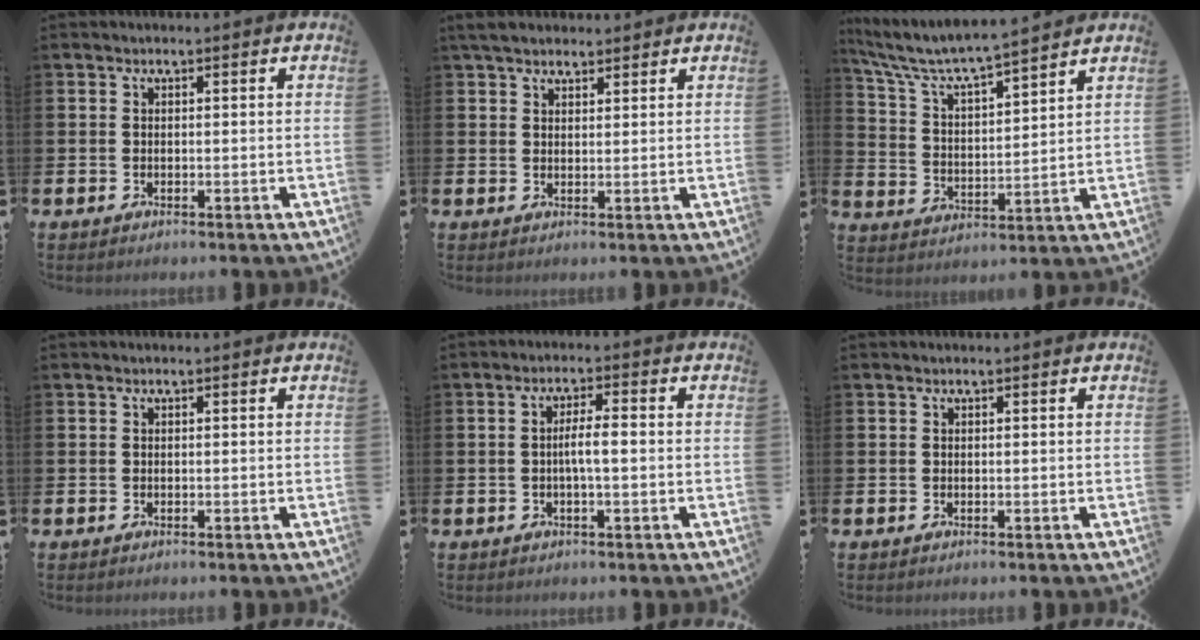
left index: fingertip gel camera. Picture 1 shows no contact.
{"total": 3.7, "force": [3.3, 1.3, 1.2], "torque": [-0.015, -0.012, 0.059]}
{"total": 6.6, "force": [6.2, 0.6, 2.3], "torque": [-0.071, -0.050, 0.102]}
{"total": 0.0}
{"total": 3.0, "force": [-0.4, 0.6, 2.9], "torque": [-0.056, 0.005, -0.008]}
{"total": 0.0}